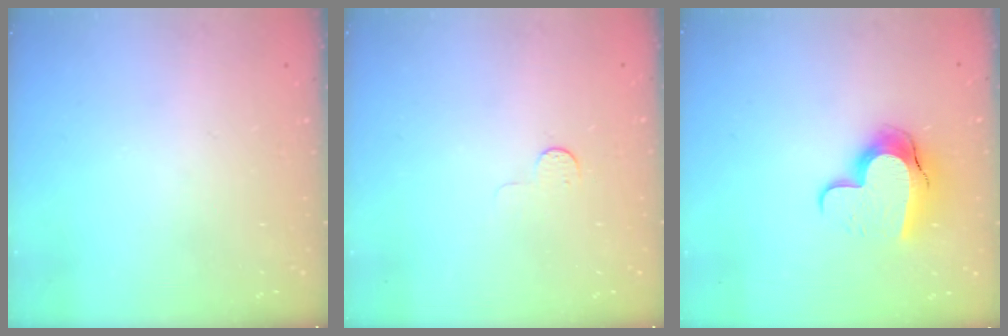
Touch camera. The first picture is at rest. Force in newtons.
{"total": 4.6, "press": 4.5, "slide": 0.4}
{"total": 10.9, "press": 10.9, "slide": 1.0}